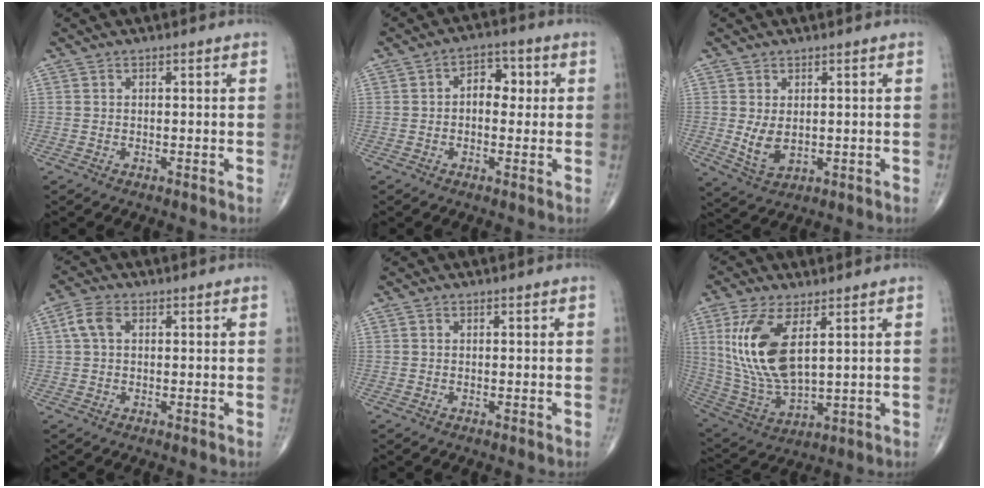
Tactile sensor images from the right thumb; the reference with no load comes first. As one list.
[{"total": 5.5, "force": [0.5, 3.8, 4.0], "torque": [-0.031, 0.015, -0.001]}, {"total": 4.8, "force": [0.3, 2.9, 3.8], "torque": [-0.066, -0.011, 0.018]}, {"total": 4.0, "force": [0.9, 2.5, 2.9], "torque": [-0.068, 0.012, 0.015]}, {"total": 0.0}, {"total": 16.0, "force": [4.5, 7.0, 13.6], "torque": [-0.289, -0.022, 0.102]}]